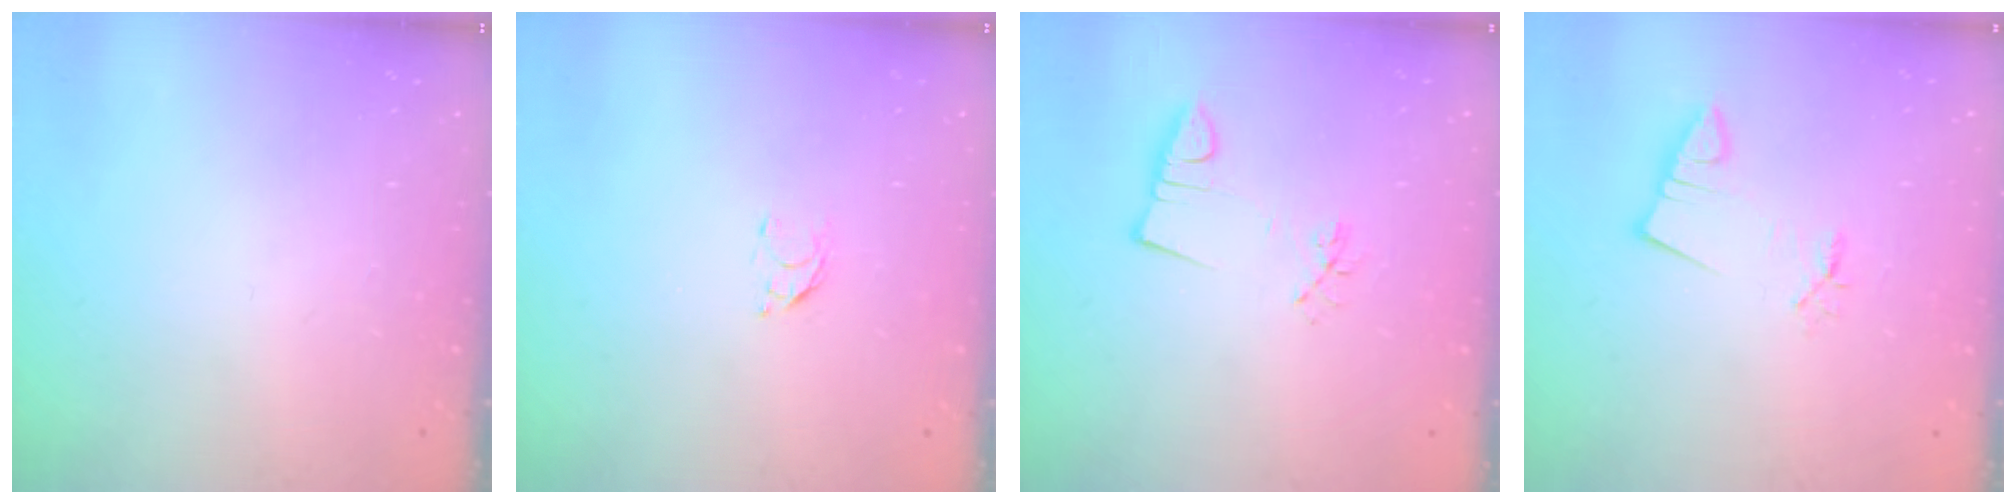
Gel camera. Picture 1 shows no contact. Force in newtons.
{"total": 2.9, "press": 2.9, "slide": 0.2}
{"total": 2.5, "press": 0.9, "slide": 2.4}
{"total": 2.4, "press": 2.4, "slide": 0.3}